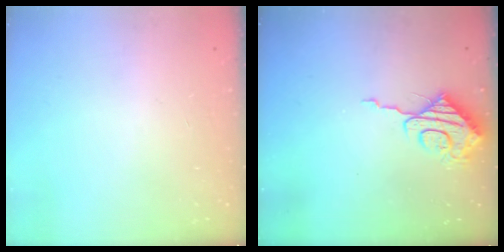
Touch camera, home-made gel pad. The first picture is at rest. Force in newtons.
{"total": 9.0, "press": 9.0, "slide": 0.4}